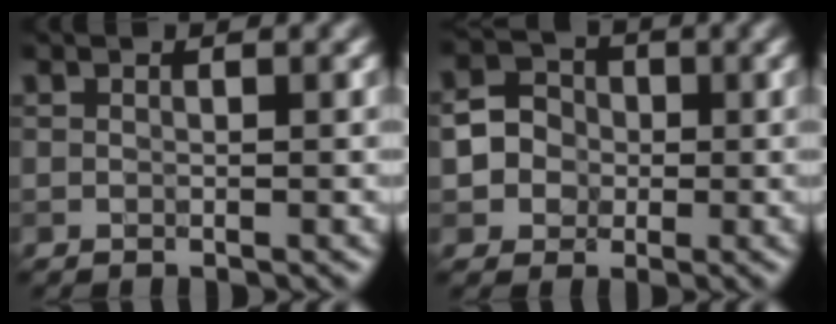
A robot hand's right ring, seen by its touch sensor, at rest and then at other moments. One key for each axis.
{"total": 3.4, "fx": -0.4, "fy": 3.2, "fz": 1.1, "tx": 0.001, "ty": 0.004, "tz": -0.011}